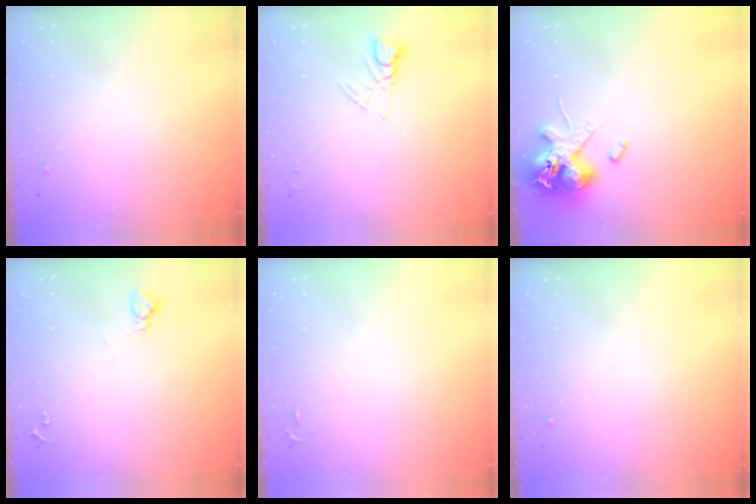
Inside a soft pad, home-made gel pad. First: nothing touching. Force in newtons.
{"total": 3.8, "press": 3.8, "slide": 0.2}
{"total": 13.4, "press": 13.2, "slide": 2.3}
{"total": 2.7, "press": 2.7, "slide": 0.2}
{"total": 2.6, "press": 2.6, "slide": 0.4}
{"total": 0.0}